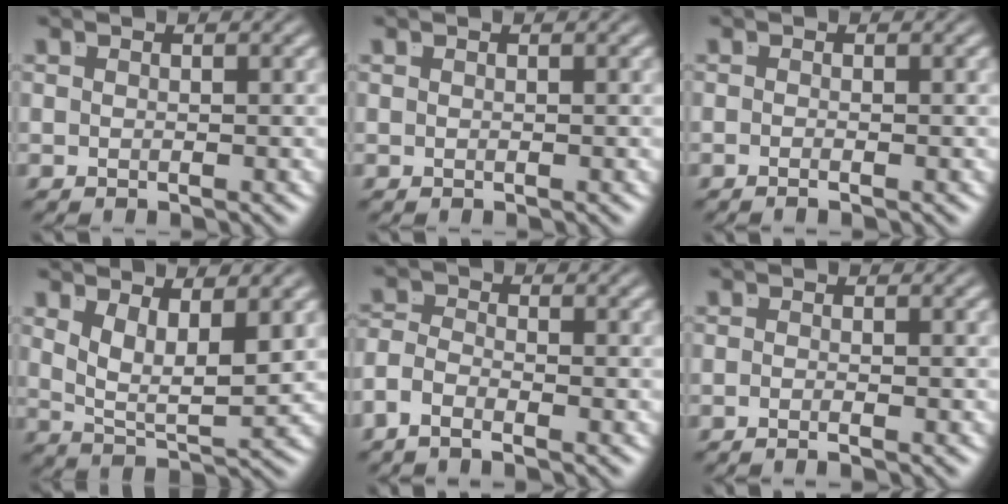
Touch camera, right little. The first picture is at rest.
{"total": 0.0}
{"total": 1.1, "force": [-0.8, -0.5, 0.4], "torque": [-0.006, -0.002, -0.015]}
{"total": 4.4, "force": [1.3, 2.3, 3.5], "torque": [-0.072, -0.018, 0.022]}
{"total": 3.1, "force": [-1.9, 1.7, 1.7], "torque": [-0.043, -0.019, -0.031]}
{"total": 1.4, "force": [-1.0, -0.7, 0.6], "torque": [-0.005, -0.001, -0.019]}